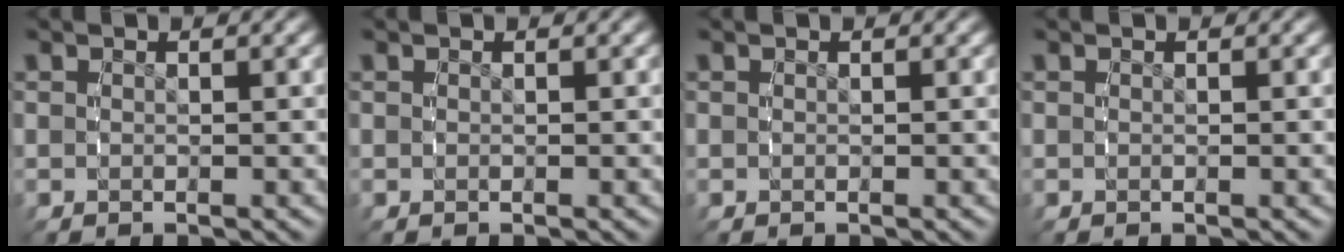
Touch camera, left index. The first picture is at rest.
{"total": 0.0}
{"total": 0.0}
{"total": 0.0}